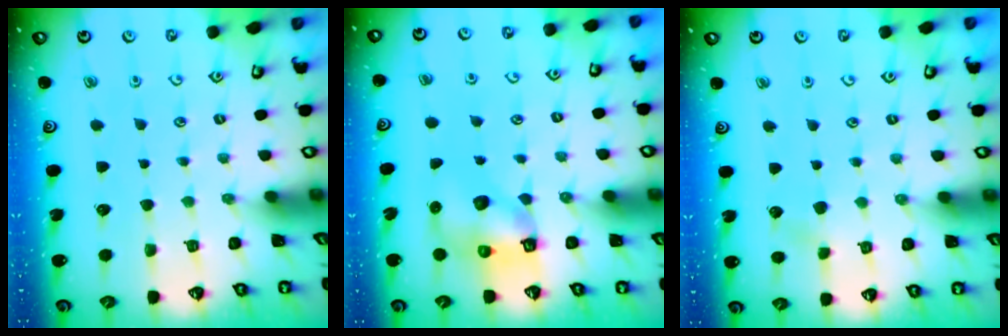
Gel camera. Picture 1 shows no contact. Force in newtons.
{"total": 9.3, "press": 9.3, "slide": 0.7}
{"total": 1.9, "press": 1.9, "slide": 0.2}